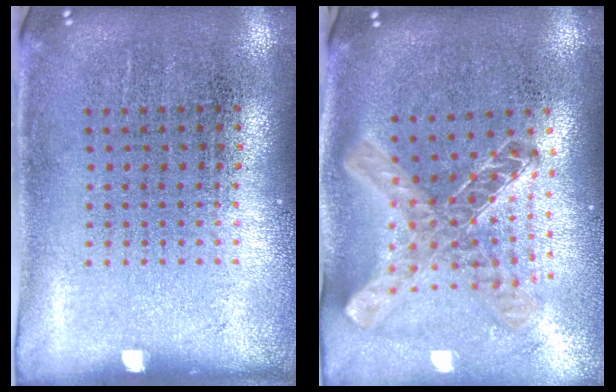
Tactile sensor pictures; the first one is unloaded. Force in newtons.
{"total": 1.5, "press": 1.3, "slide": 0.6}